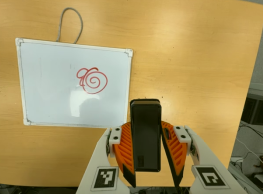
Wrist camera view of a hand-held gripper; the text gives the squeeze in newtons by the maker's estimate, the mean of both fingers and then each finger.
{"total": 6.8, "left": 5.3, "right": 8.3}